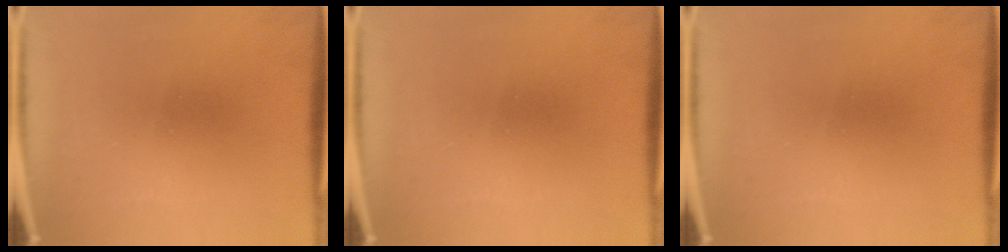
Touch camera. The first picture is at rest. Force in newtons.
{"total": 0.0}
{"total": 0.0}